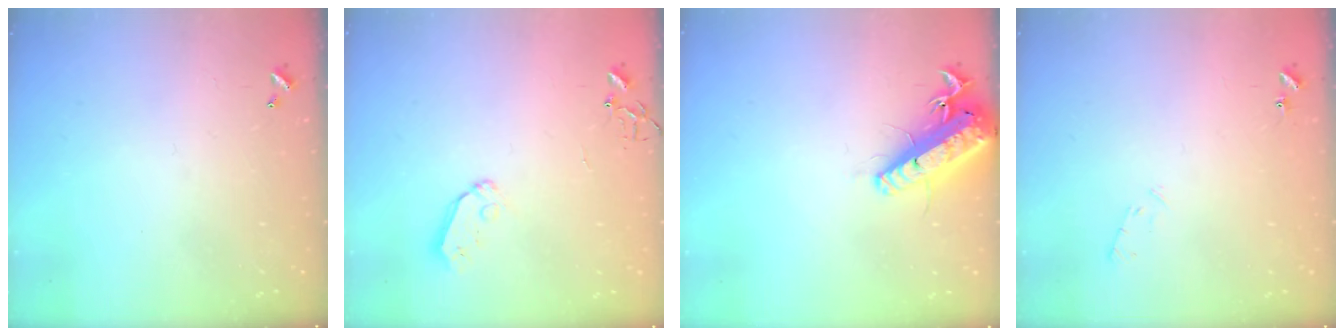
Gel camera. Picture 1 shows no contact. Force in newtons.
{"total": 6.1, "press": 6.0, "slide": 0.4}
{"total": 17.1, "press": 16.8, "slide": 3.4}
{"total": 5.3, "press": 5.2, "slide": 0.9}